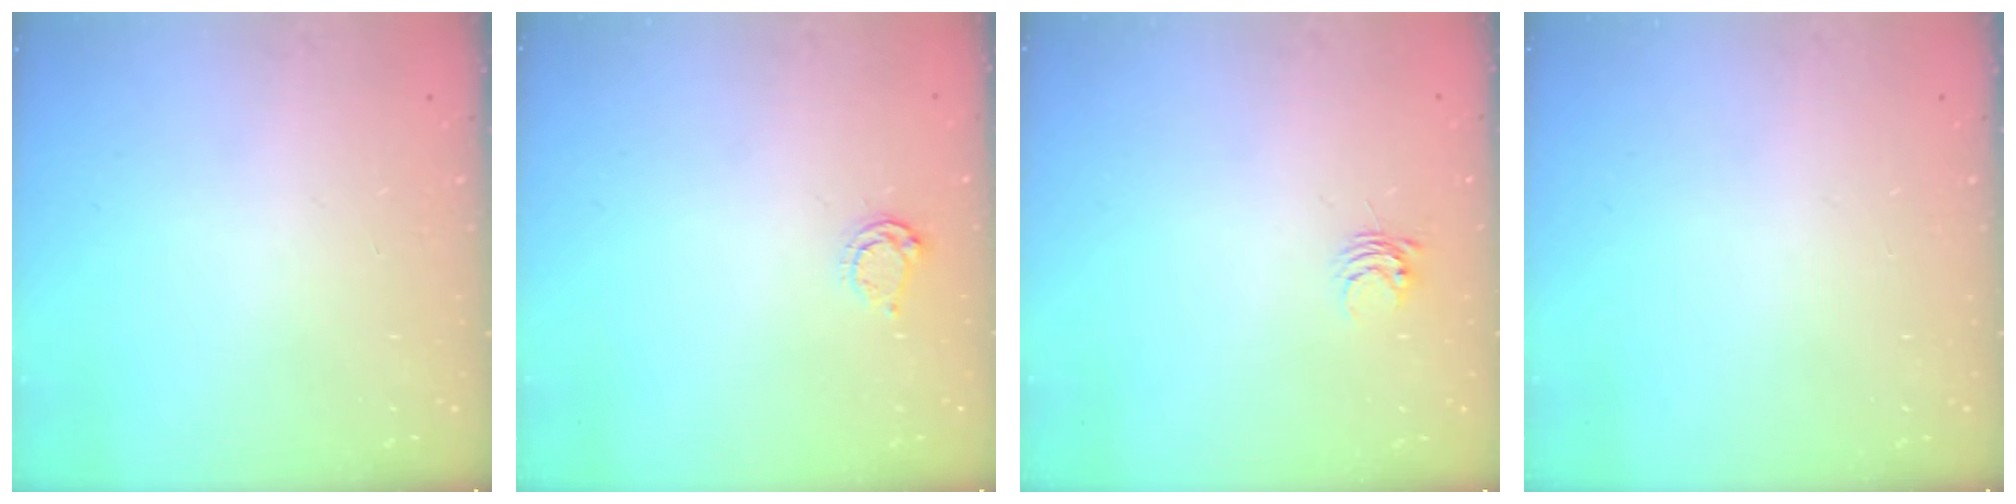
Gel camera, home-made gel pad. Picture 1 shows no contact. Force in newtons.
{"total": 3.8, "press": 3.8, "slide": 0.4}
{"total": 3.8, "press": 3.8, "slide": 0.3}
{"total": 0.0}